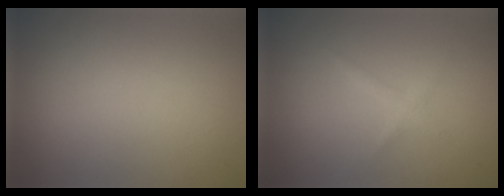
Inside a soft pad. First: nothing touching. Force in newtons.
{"total": 1.0, "press": 1.0, "slide": 0.1}